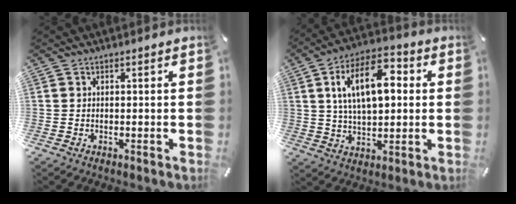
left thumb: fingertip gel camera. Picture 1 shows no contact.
{"total": 15.6, "force": [4.8, 7.9, 12.5], "torque": [-0.216, 0.002, 0.078]}